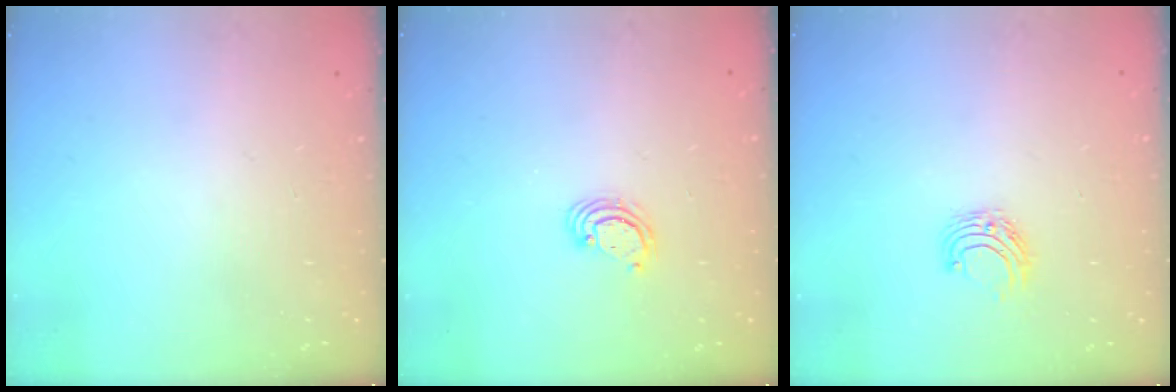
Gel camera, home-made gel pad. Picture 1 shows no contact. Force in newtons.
{"total": 2.5, "press": 2.5, "slide": 0.2}
{"total": 6.4, "press": 6.3, "slide": 0.7}